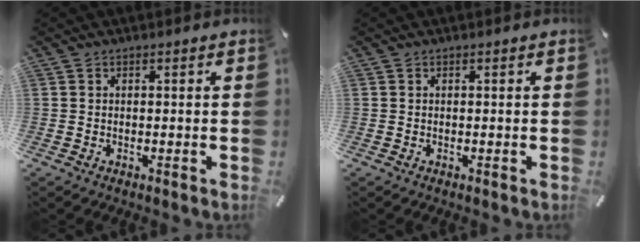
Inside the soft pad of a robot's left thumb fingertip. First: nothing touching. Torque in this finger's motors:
{"motor_torque": [-0.07, 0.07, -0.01, 0.07, 0.00]}